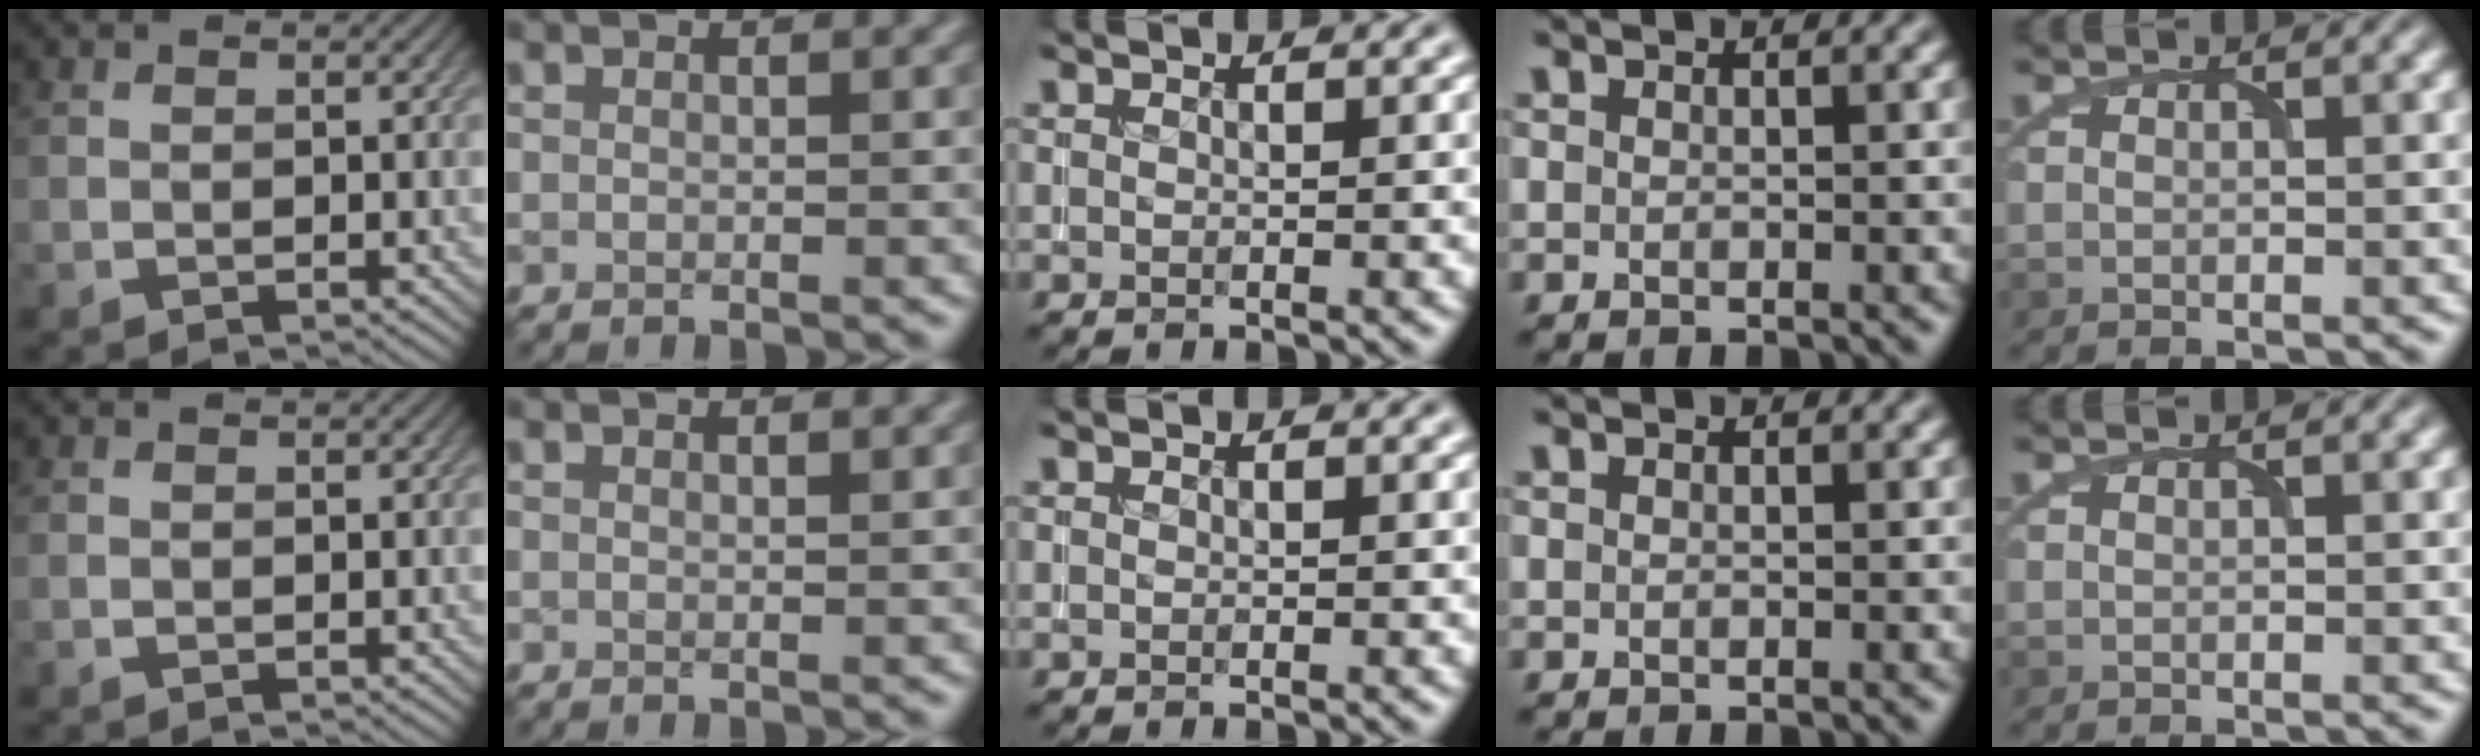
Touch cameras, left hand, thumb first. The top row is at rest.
{"thumb": {"total": 0.6, "force": [-0.2, 0.5, 0.3], "torque": [-0.008, -0.004, -0.004]}, "index": {"total": 1.1, "force": [0.9, 0.2, 0.5], "torque": [-0.008, 0.001, 0.011]}}